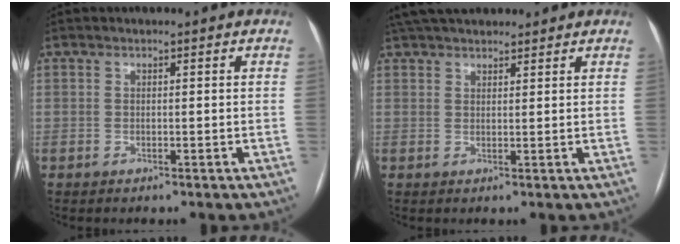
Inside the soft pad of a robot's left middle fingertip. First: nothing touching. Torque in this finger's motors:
{"motor_torque": [0.80, -0.89, 0.04, 0.09]}